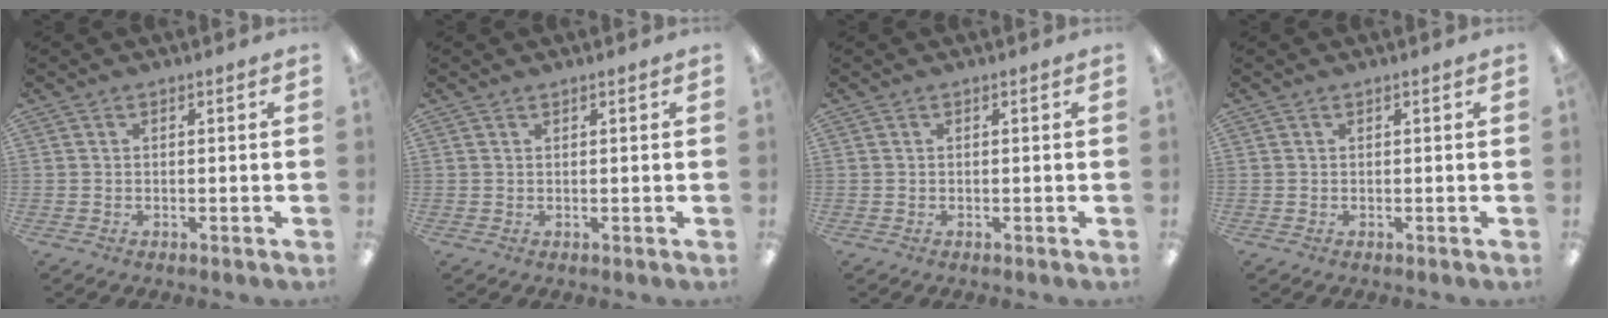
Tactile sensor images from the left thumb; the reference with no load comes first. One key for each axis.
{"total": 0.5, "fx": 0.5, "fy": 0.1, "fz": 0.1, "tx": -0.002, "ty": 0.000, "tz": 0.009}
{"total": 0.0}
{"total": 0.0}